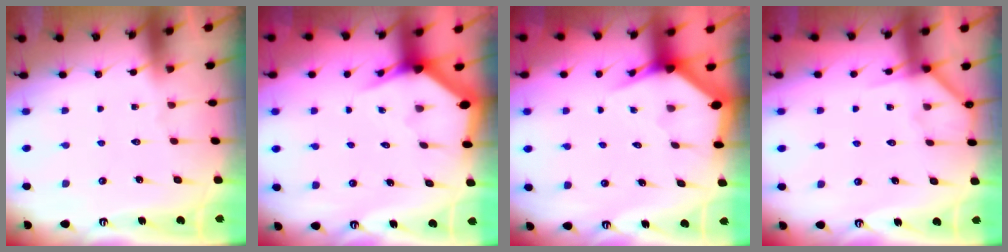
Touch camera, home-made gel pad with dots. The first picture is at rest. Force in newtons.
{"total": 2.9, "press": 2.9, "slide": 0.2}
{"total": 3.4, "press": 3.4, "slide": 0.4}
{"total": 5.5, "press": 5.5, "slide": 0.5}